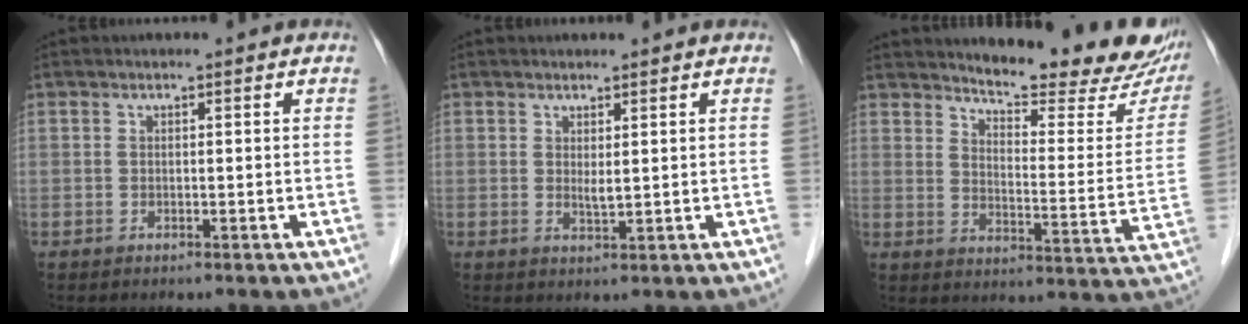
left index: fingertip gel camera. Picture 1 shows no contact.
{"total": 1.5, "force": [0.7, 0.4, 1.3], "torque": [-0.028, -0.006, 0.016]}
{"total": 19.1, "force": [17.2, 3.3, 7.6], "torque": [-0.093, -0.071, 0.208]}